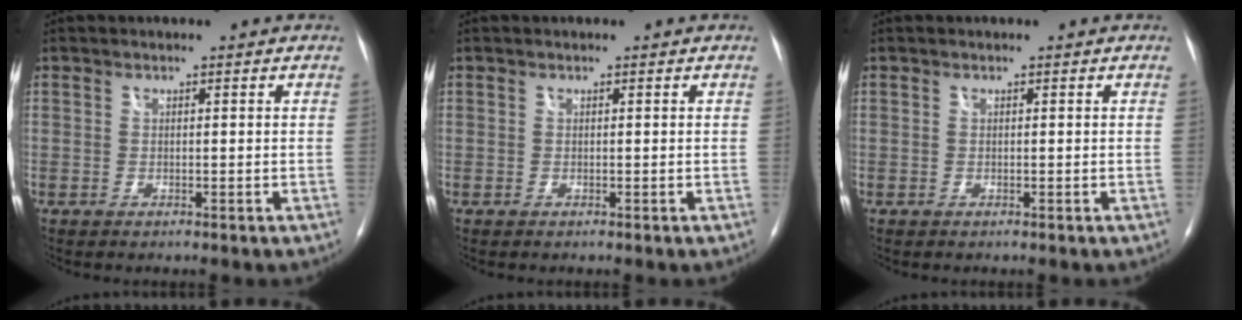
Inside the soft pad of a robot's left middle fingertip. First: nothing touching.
{"total": 0.0}
{"total": 0.0}